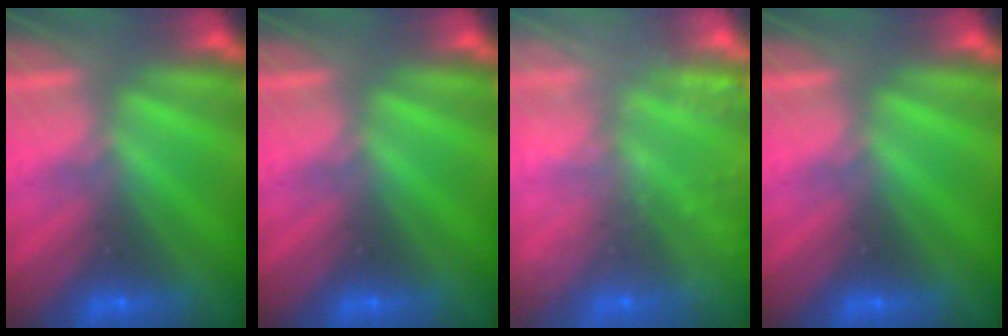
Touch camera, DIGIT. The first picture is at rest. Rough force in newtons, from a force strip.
{"total": 0.0}
{"total": 6.4}
{"total": 0.0}